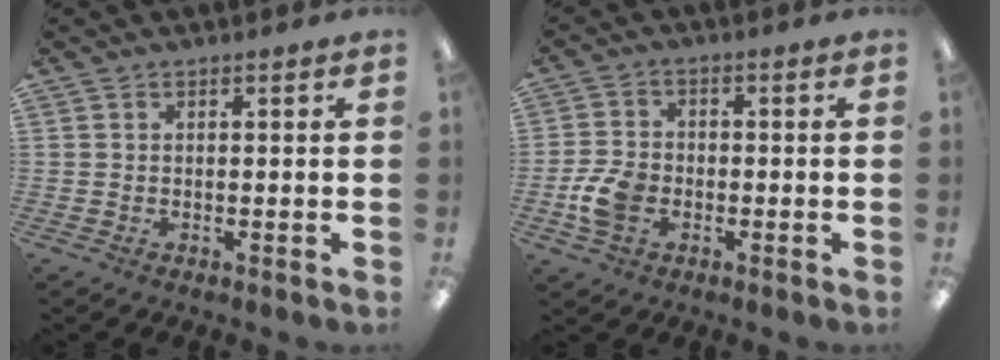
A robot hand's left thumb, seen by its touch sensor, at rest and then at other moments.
{"total": 7.8, "force": [-2.4, 5.6, 4.9], "torque": [-0.101, 0.014, -0.041]}